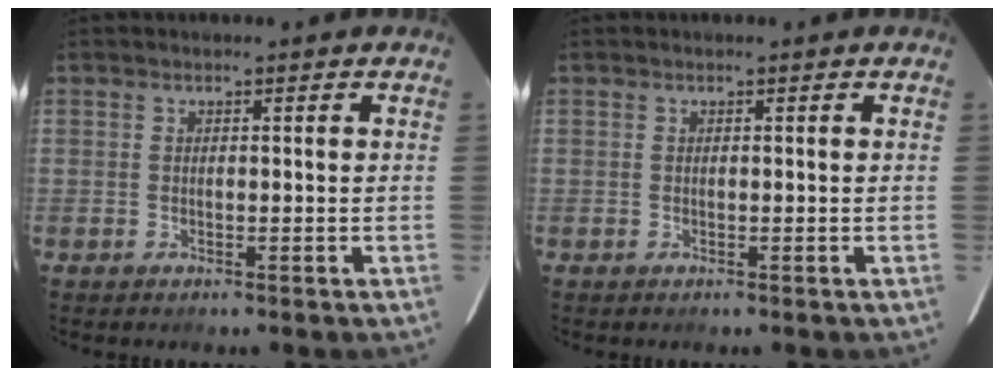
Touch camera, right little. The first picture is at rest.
{"total": 0.0}